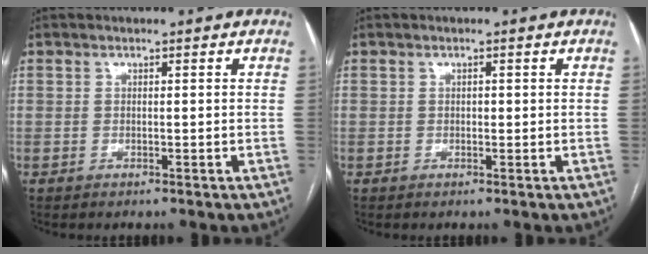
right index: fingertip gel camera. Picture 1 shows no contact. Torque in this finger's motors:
{"motor_torque": [0.08, 0.07, 0.03, 0.01]}